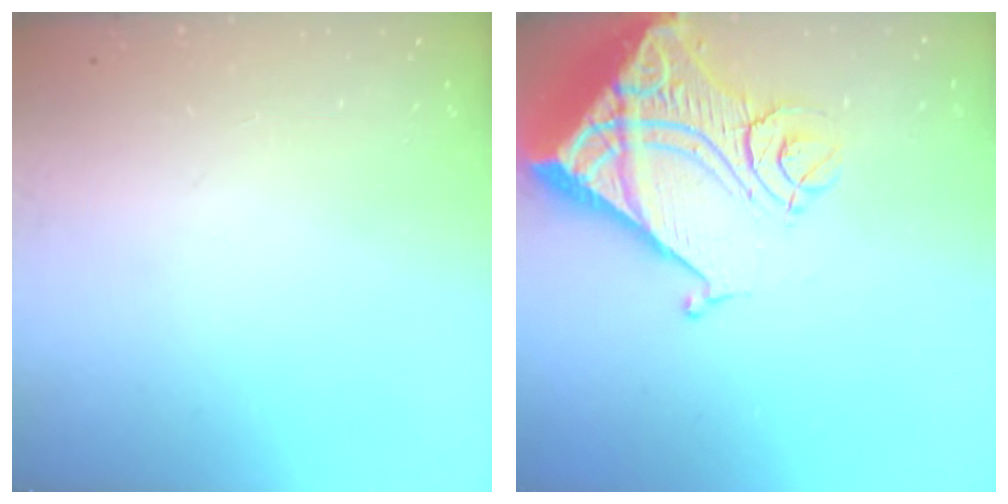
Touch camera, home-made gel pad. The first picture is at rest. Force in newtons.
{"total": 20.9, "press": 20.7, "slide": 2.6}